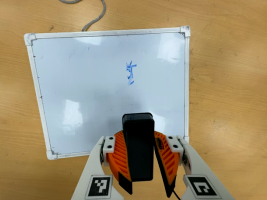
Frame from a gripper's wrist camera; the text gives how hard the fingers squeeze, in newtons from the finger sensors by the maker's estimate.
{"total": 9.8, "left": 9.5, "right": 10.2}